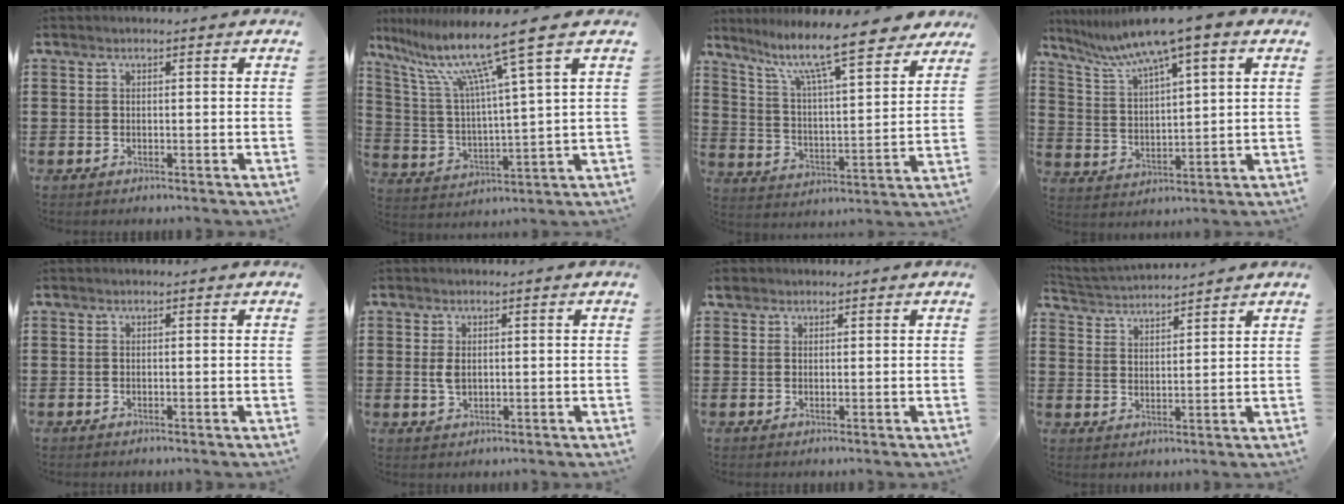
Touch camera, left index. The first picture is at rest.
{"total": 12.3, "force": [8.4, 0.2, 9.0], "torque": [-0.202, -0.035, 0.134]}
{"total": 10.8, "force": [8.9, 1.0, 6.1], "torque": [-0.133, -0.056, 0.144]}
{"total": 8.5, "force": [6.4, 0.1, 5.6], "torque": [-0.129, -0.030, 0.107]}
{"total": 0.0}
{"total": 2.2, "force": [0.3, 1.3, 1.8], "torque": [-0.046, 0.001, 0.003]}
{"total": 1.5, "force": [1.2, 0.8, 0.3], "torque": [-0.011, 0.006, 0.023]}
{"total": 3.1, "force": [3.1, -0.1, -0.1], "torque": [-0.012, -0.014, 0.053]}